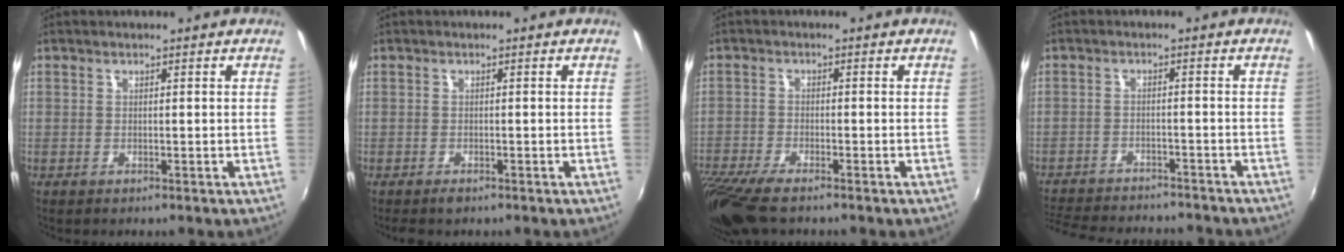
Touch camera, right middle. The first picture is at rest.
{"total": 1.5, "force": [-1.2, 0.6, 0.7], "torque": [-0.015, -0.006, -0.023]}
{"total": 11.2, "force": [-8.8, 2.7, 6.4], "torque": [-0.160, -0.050, -0.164]}
{"total": 16.4, "force": [-14.4, 4.5, 6.4], "torque": [-0.142, -0.012, -0.204]}